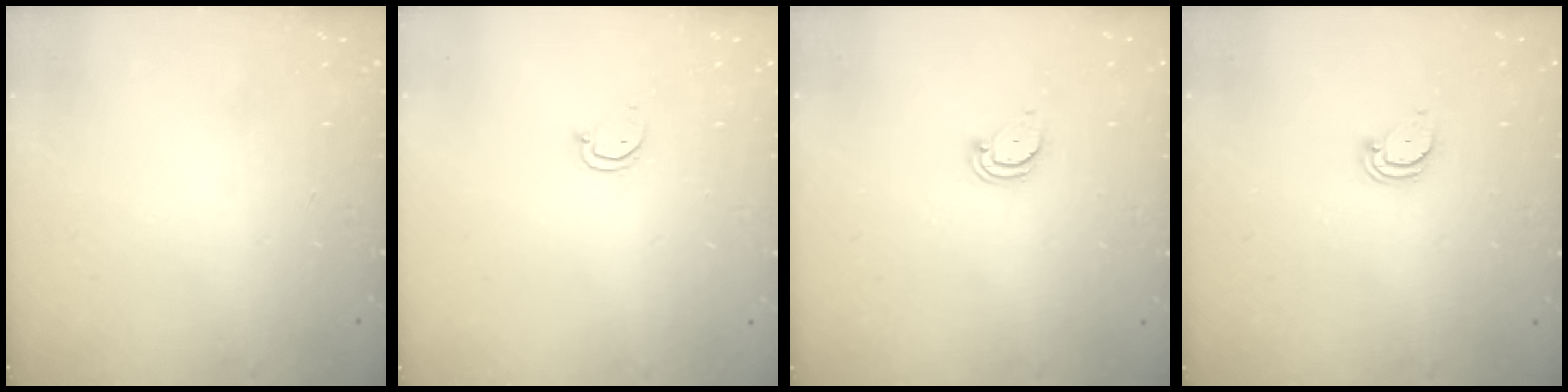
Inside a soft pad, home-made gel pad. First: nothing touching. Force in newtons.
{"total": 2.5, "press": 2.5, "slide": 0.3}
{"total": 2.1, "press": 2.1, "slide": 0.1}
{"total": 2.1, "press": 2.1, "slide": 0.1}